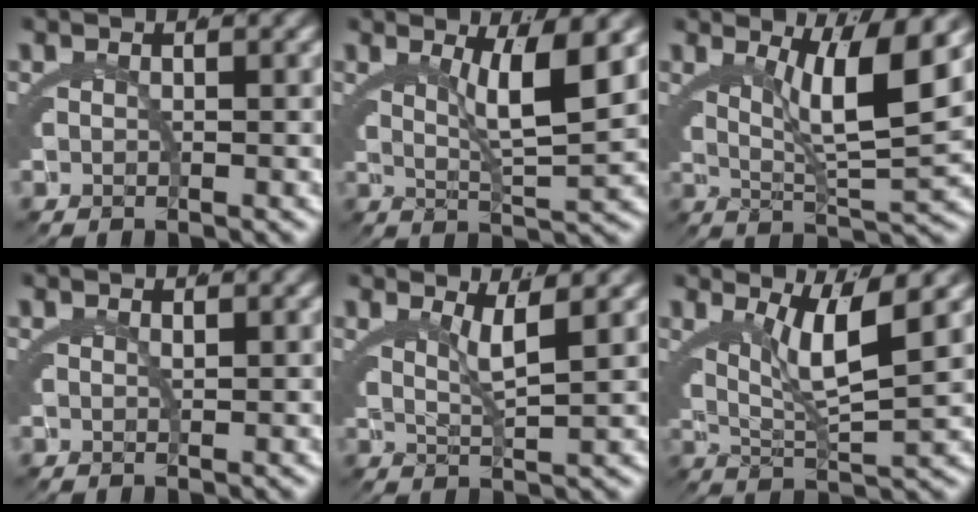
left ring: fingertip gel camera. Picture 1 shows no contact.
{"total": 4.8, "force": [2.1, 0.1, 4.3], "torque": [-0.070, -0.010, 0.045]}
{"total": 6.9, "force": [2.9, 1.0, 6.2], "torque": [-0.100, -0.002, 0.051]}
{"total": 0.6, "force": [0.3, 0.5, 0.3], "torque": [-0.010, -0.006, 0.007]}
{"total": 2.8, "force": [2.0, -0.5, 1.9], "torque": [-0.036, -0.005, 0.041]}
{"total": 5.2, "force": [2.3, 0.9, 4.6], "torque": [-0.078, -0.001, 0.042]}